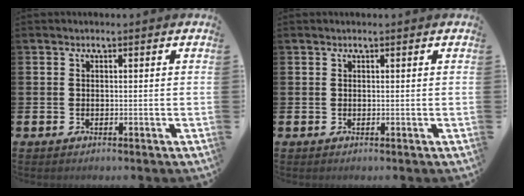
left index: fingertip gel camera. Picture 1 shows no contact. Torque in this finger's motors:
{"motor_torque": [0.80, -1.33, -0.01, 0.00]}